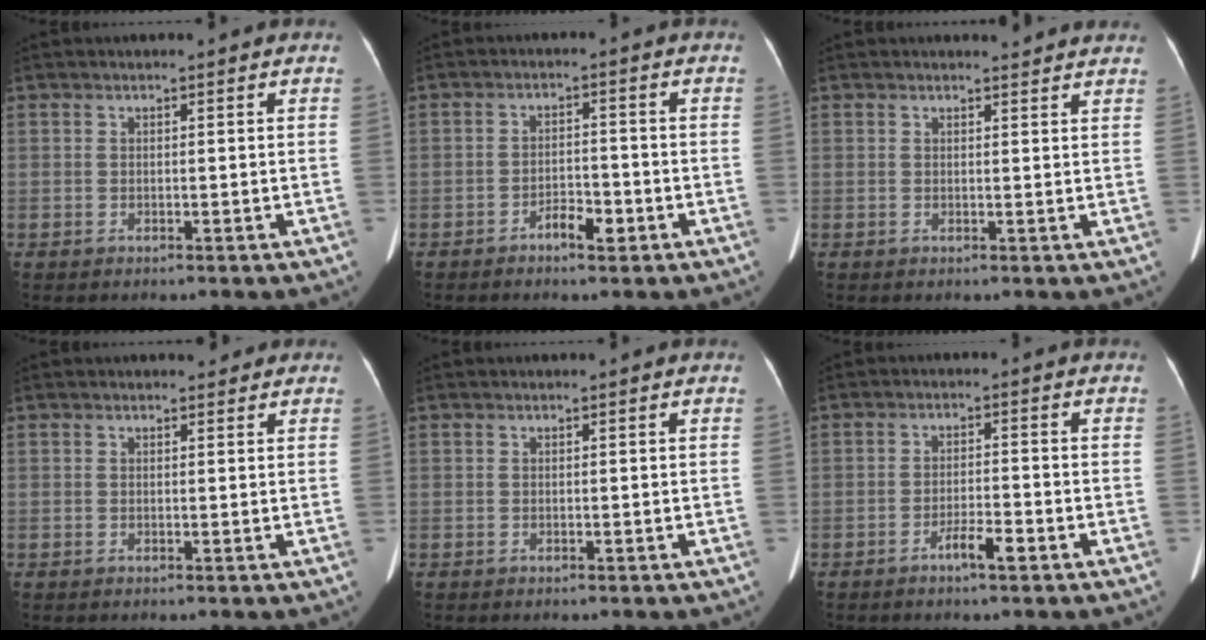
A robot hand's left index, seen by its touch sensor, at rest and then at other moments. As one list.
[{"total": 3.5, "force": [-2.2, 1.3, 2.4], "torque": [-0.039, 0.006, -0.037]}, {"total": 2.3, "force": [2.3, 0.2, 0.1], "torque": [-0.008, -0.002, 0.020]}, {"total": 1.6, "force": [1.3, 0.7, 0.4], "torque": [-0.003, 0.004, 0.014]}, {"total": 0.0}, {"total": 3.3, "force": [-2.1, 0.4, 2.5], "torque": [-0.045, 0.000, -0.037]}]